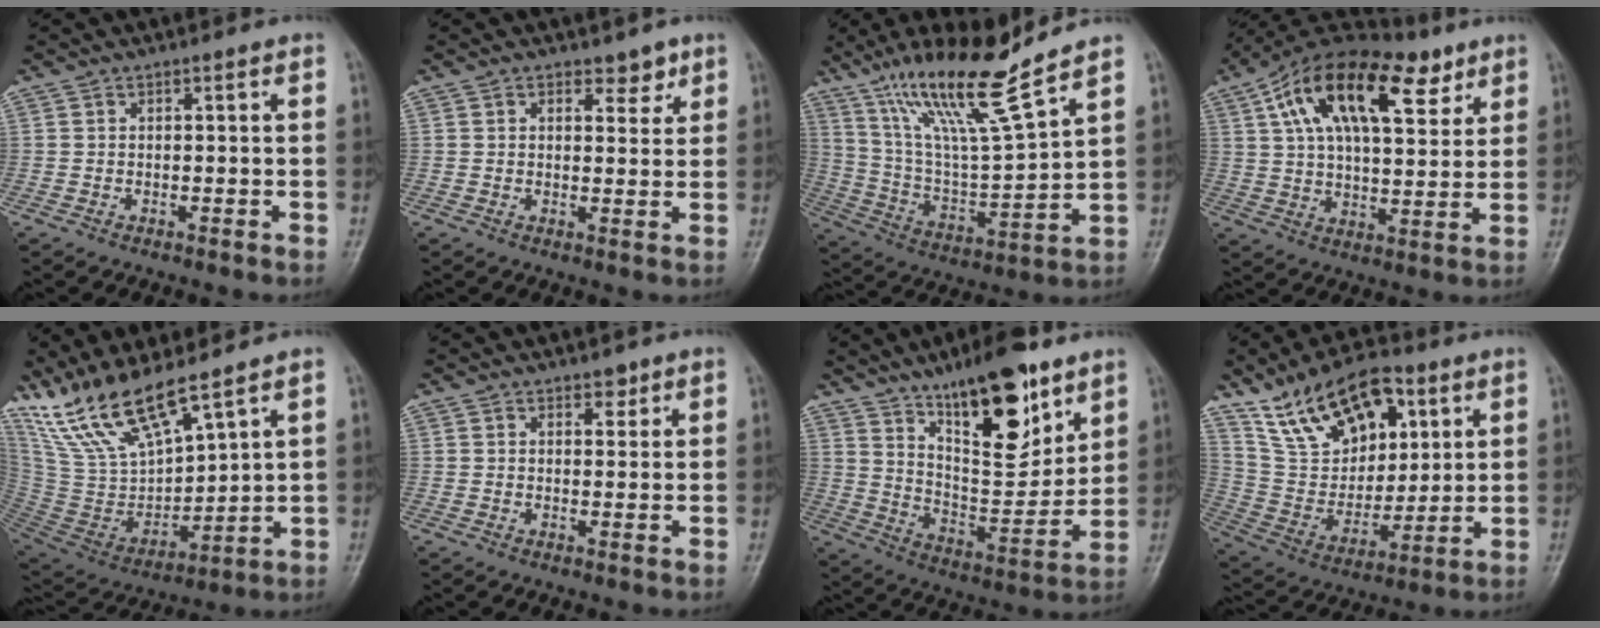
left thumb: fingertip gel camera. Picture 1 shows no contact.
{"total": 3.2, "force": [2.1, 1.9, 1.4], "torque": [0.003, -0.012, 0.029]}
{"total": 17.8, "force": [12.8, 1.6, 12.3], "torque": [-0.208, -0.066, 0.243]}
{"total": 22.7, "force": [10.6, 10.9, 16.8], "torque": [-0.265, 0.001, 0.177]}
{"total": 16.3, "force": [12.7, 4.2, 9.3], "torque": [-0.161, -0.061, 0.269]}
{"total": 2.1, "force": [1.5, 1.2, 1.0], "torque": [0.002, -0.008, 0.019]}
{"total": 20.0, "force": [12.2, 7.5, 14.0], "torque": [-0.174, -0.071, 0.210]}
{"total": 19.5, "force": [10.1, 11.4, 12.2], "torque": [-0.158, -0.035, 0.190]}